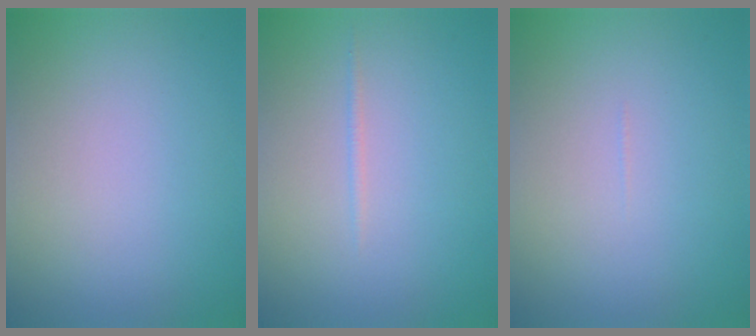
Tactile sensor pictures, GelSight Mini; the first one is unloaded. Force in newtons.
{"total": 0.5, "press": 0.5, "slide": 0.0}
{"total": 0.0}